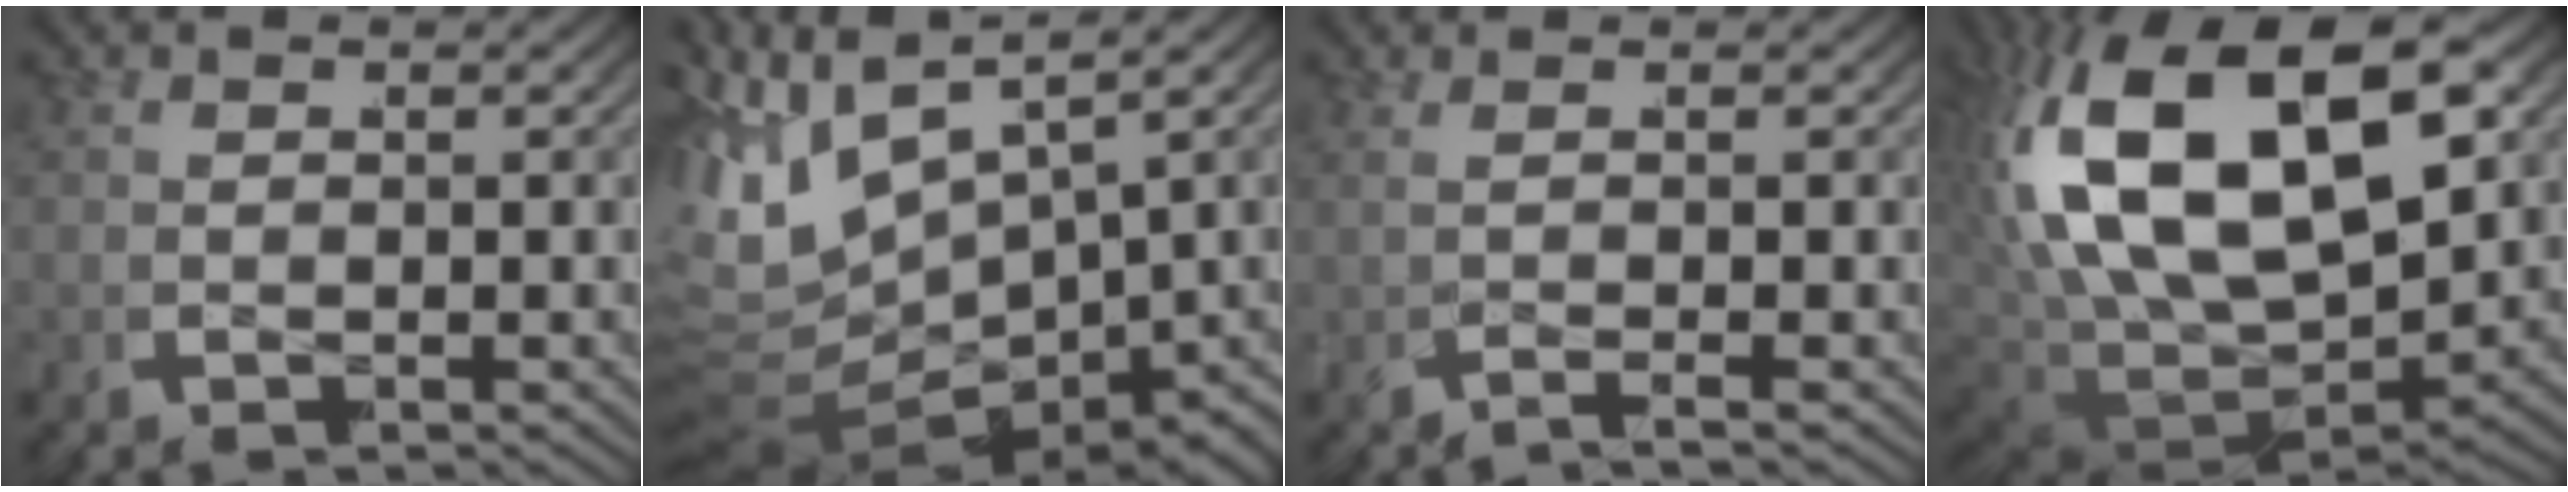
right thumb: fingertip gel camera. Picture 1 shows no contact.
{"total": 14.0, "force": [-0.4, 10.1, 9.8], "torque": [-0.209, -0.016, -0.001]}
{"total": 1.8, "force": [-0.1, -0.8, 1.6], "torque": [-0.029, 0.013, -0.013]}
{"total": 18.5, "force": [1.4, 11.8, 14.2], "torque": [-0.317, -0.027, 0.034]}